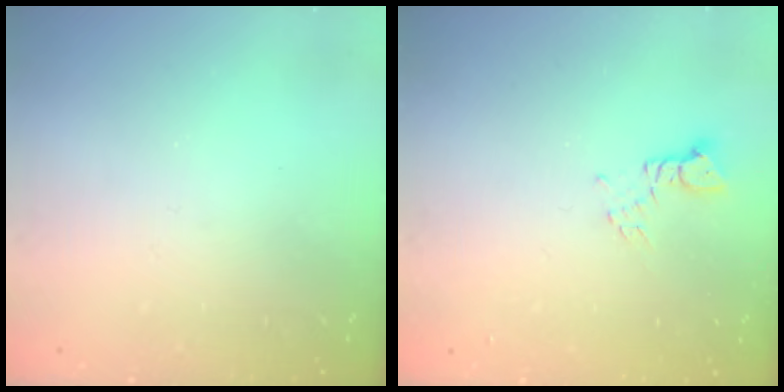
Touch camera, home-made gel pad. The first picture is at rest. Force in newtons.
{"total": 2.5, "press": 2.5, "slide": 0.3}